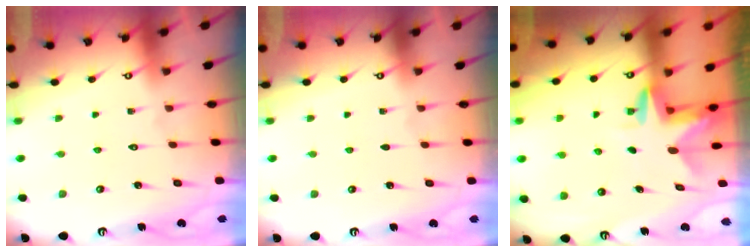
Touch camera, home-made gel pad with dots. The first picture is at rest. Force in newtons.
{"total": 0.0}
{"total": 3.1, "press": 3.1, "slide": 0.2}